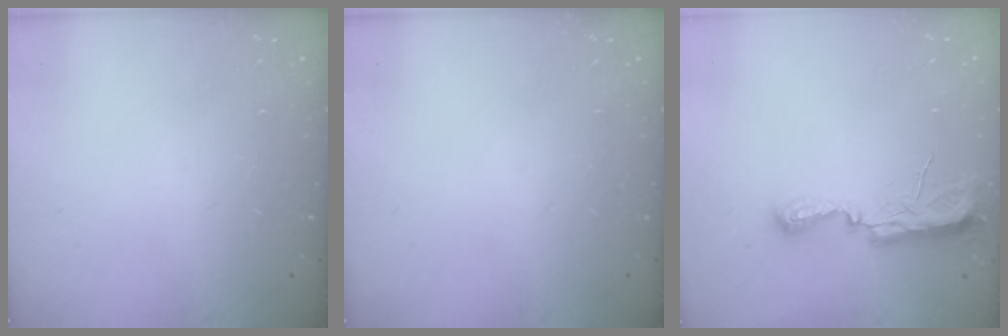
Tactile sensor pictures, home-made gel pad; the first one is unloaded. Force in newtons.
{"total": 0.0}
{"total": 9.8, "press": 8.8, "slide": 4.4}